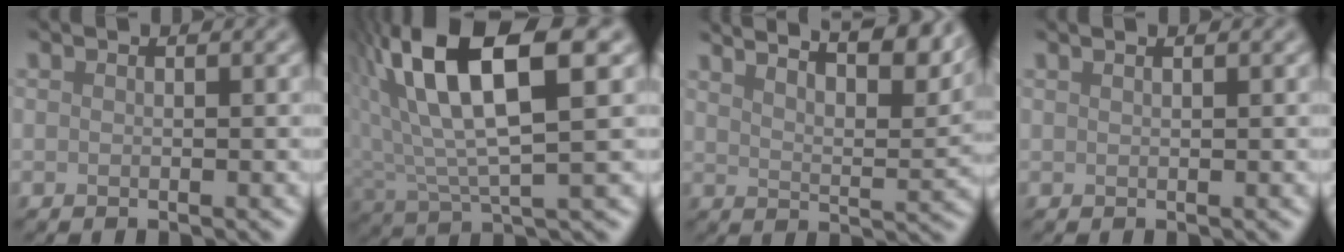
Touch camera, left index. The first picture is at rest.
{"total": 10.6, "force": [4.4, 3.3, 9.1], "torque": [-0.186, 0.019, 0.079]}
{"total": 11.0, "force": [8.6, 2.9, 6.1], "torque": [-0.063, 0.027, 0.082]}
{"total": 1.0, "force": [0.8, 0.3, 0.5], "torque": [-0.004, -0.003, 0.006]}